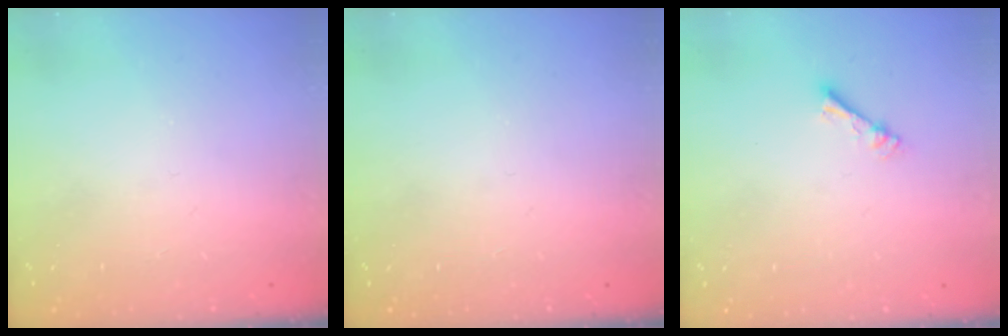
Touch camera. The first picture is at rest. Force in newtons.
{"total": 0.0}
{"total": 2.3, "press": 2.2, "slide": 0.4}